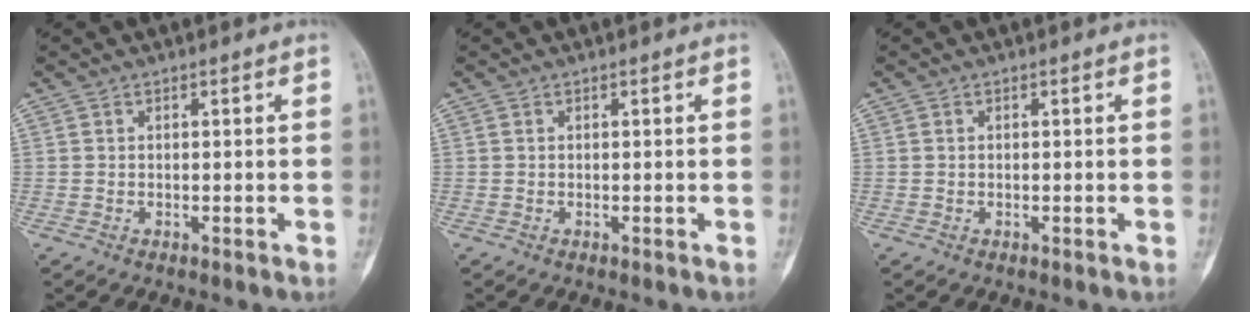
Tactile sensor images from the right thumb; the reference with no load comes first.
{"total": 0.0}
{"total": 0.0}